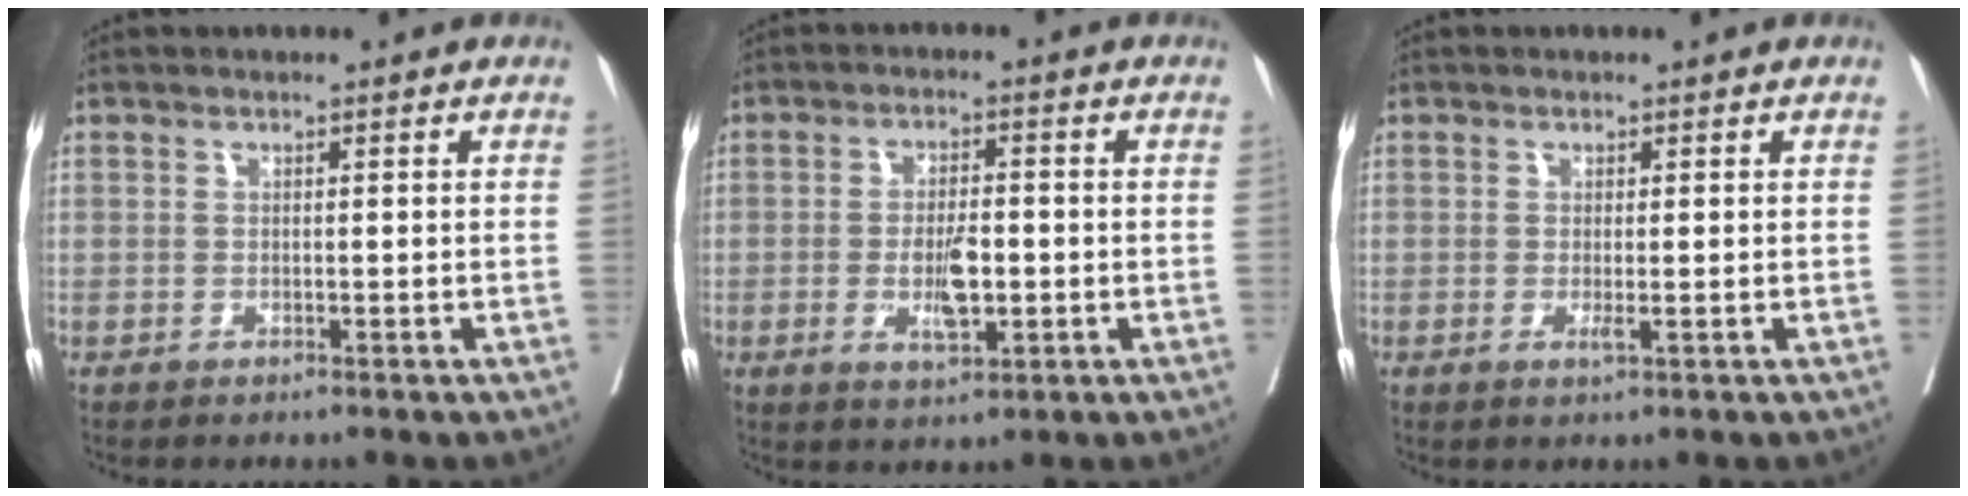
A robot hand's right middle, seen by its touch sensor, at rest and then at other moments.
{"total": 5.7, "force": [-1.2, 1.9, 5.3], "torque": [-0.097, -0.005, -0.016]}
{"total": 1.2, "force": [-0.2, 0.1, 1.1], "torque": [-0.023, -0.006, -0.002]}